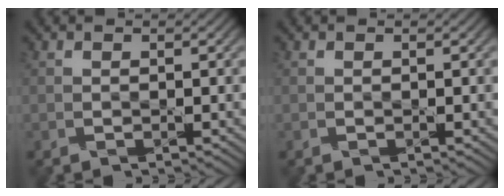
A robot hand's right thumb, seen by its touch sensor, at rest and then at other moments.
{"total": 0.0}